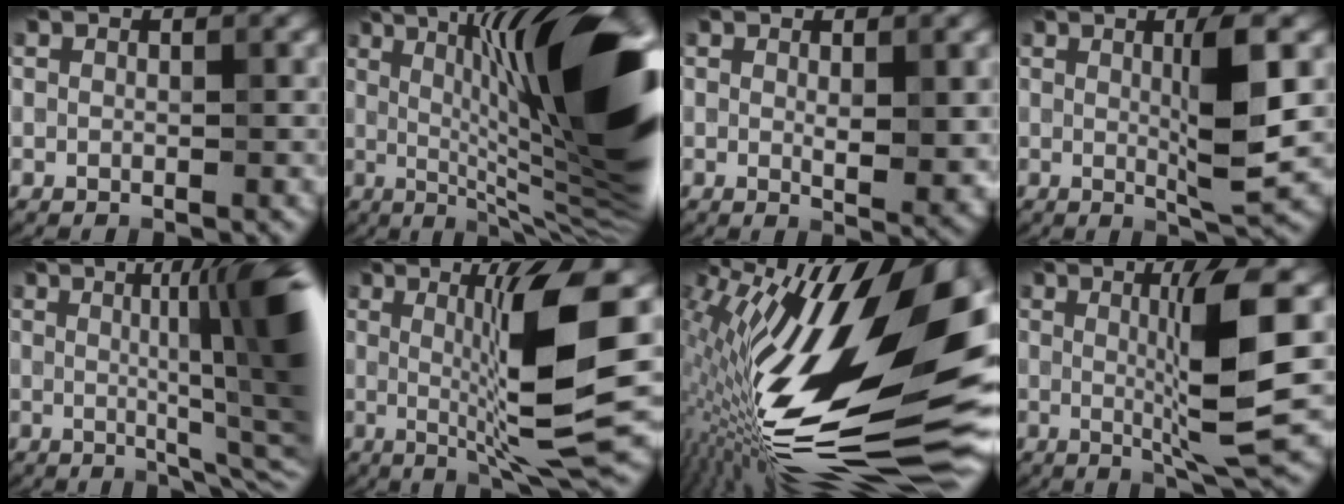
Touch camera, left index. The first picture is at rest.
{"total": 17.9, "force": [3.1, 3.6, 17.2], "torque": [-0.235, 0.018, 0.055]}
{"total": 2.9, "force": [0.5, 0.7, 2.8], "torque": [-0.041, -0.009, 0.011]}
{"total": 5.4, "force": [0.7, 0.7, 5.4], "torque": [-0.085, -0.005, 0.014]}
{"total": 14.5, "force": [1.8, 3.5, 13.9], "torque": [-0.130, 0.020, 0.021]}
{"total": 10.5, "force": [0.7, 1.4, 10.4], "torque": [-0.148, -0.009, 0.020]}
{"total": 20.7, "force": [0.1, 6.9, 19.5], "torque": [-0.312, -0.009, -0.017]}
{"total": 7.6, "force": [0.6, 0.8, 7.5], "torque": [-0.117, -0.007, 0.017]}